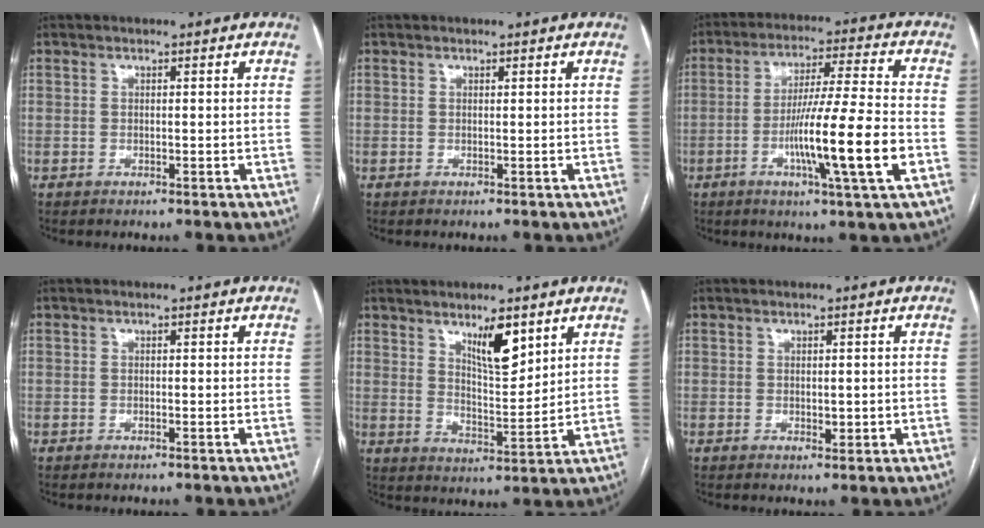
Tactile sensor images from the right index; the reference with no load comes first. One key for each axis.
{"total": 0.0}
{"total": 14.0, "fx": -4.1, "fy": -0.8, "fz": 13.3, "tx": -0.234, "ty": -0.009, "tz": -0.074}
{"total": 0.0}
{"total": 7.4, "fx": 4.5, "fy": 1.9, "fz": 5.6, "tx": -0.098, "ty": -0.007, "tz": 0.080}
{"total": 1.5, "fx": 0.0, "fy": 0.9, "fz": 1.2, "tx": -0.015, "ty": -0.002, "tz": 0.002}